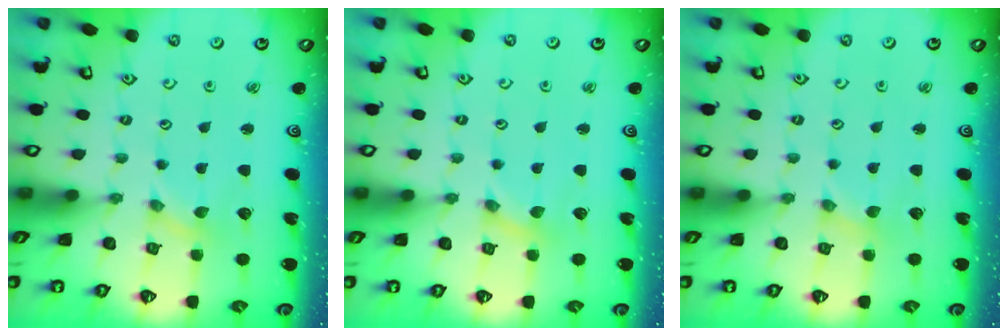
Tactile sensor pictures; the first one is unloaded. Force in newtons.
{"total": 0.0}
{"total": 0.0}